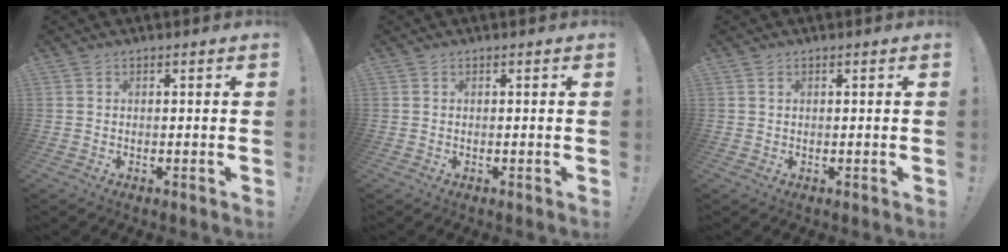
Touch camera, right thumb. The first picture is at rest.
{"total": 0.0}
{"total": 0.6, "force": [0.3, 0.2, 0.4], "torque": [0.000, -0.003, 0.005]}